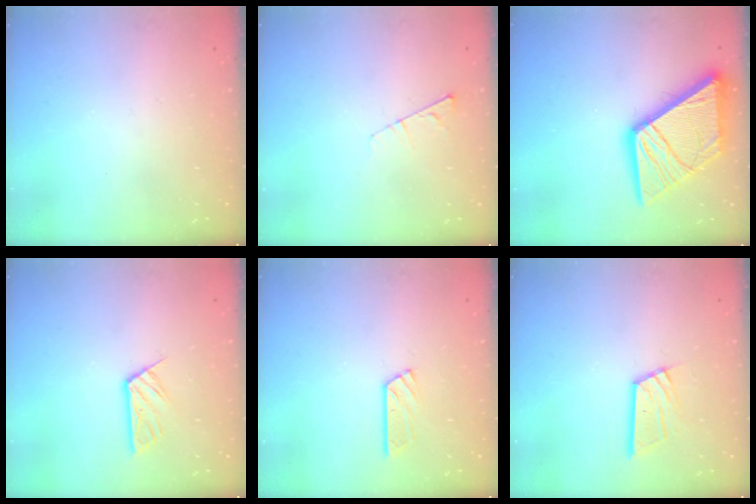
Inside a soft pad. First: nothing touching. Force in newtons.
{"total": 3.5, "press": 3.4, "slide": 0.4}
{"total": 19.4, "press": 19.2, "slide": 2.2}
{"total": 8.7, "press": 8.7, "slide": 0.7}
{"total": 6.3, "press": 6.3, "slide": 0.3}
{"total": 11.9, "press": 11.9, "slide": 1.2}